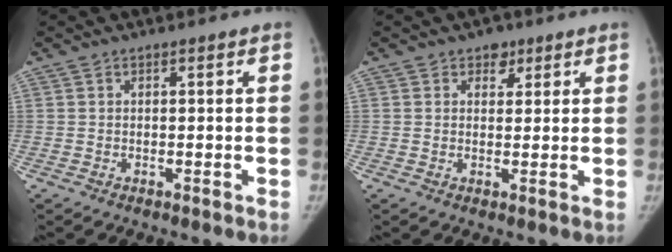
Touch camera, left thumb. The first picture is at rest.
{"total": 3.0, "force": [1.7, 2.1, 1.1], "torque": [0.007, -0.008, 0.022]}